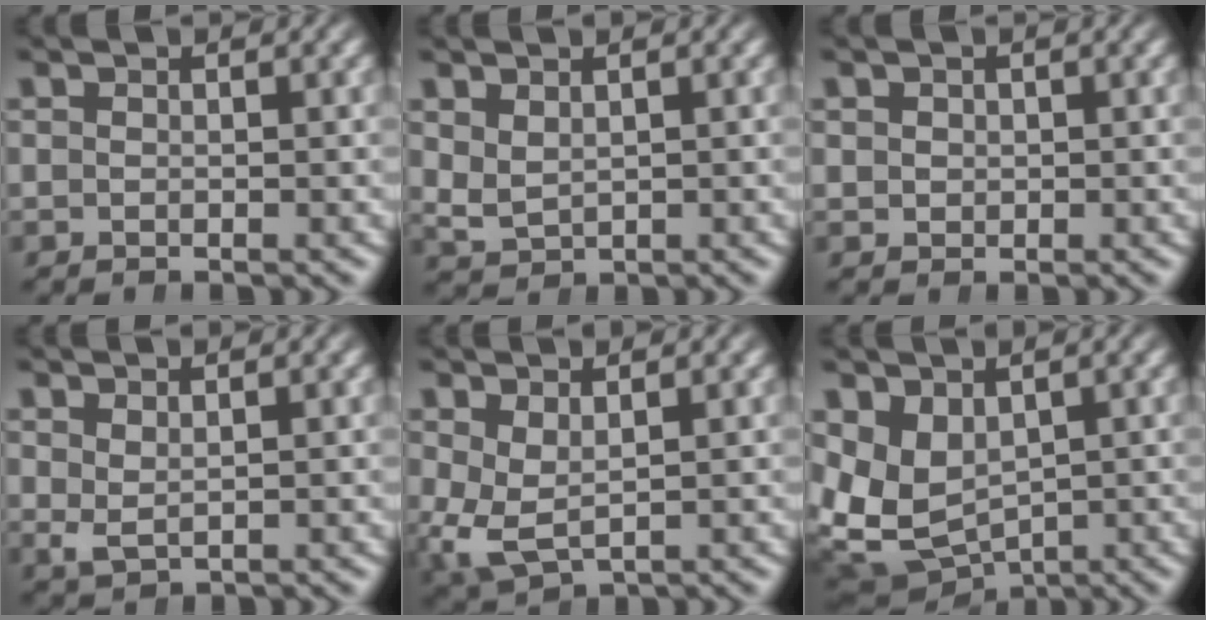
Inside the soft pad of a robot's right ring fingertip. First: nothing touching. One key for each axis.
{"total": 1.9, "fx": 1.0, "fy": 1.4, "fz": 0.7, "tx": -0.029, "ty": -0.015, "tz": 0.037}
{"total": 1.0, "fx": 0.5, "fy": 0.8, "fz": 0.1, "tx": -0.007, "ty": -0.006, "tz": 0.016}
{"total": 0.9, "fx": 0.6, "fy": 0.1, "fz": 0.6, "tx": -0.015, "ty": -0.014, "tz": 0.027}
{"total": 4.1, "fx": -0.3, "fy": 3.4, "fz": 2.3, "tx": -0.083, "ty": -0.039, "tz": 0.018}
{"total": 10.3, "fx": -1.1, "fy": 8.8, "fz": 5.3, "tx": -0.152, "ty": -0.050, "tz": 0.002}